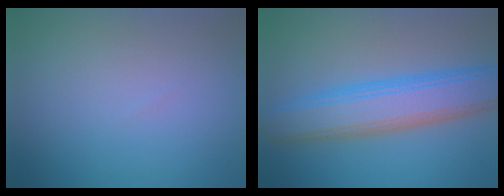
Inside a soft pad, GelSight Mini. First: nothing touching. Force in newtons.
{"total": 7.1, "press": 7.1, "slide": 0.4}